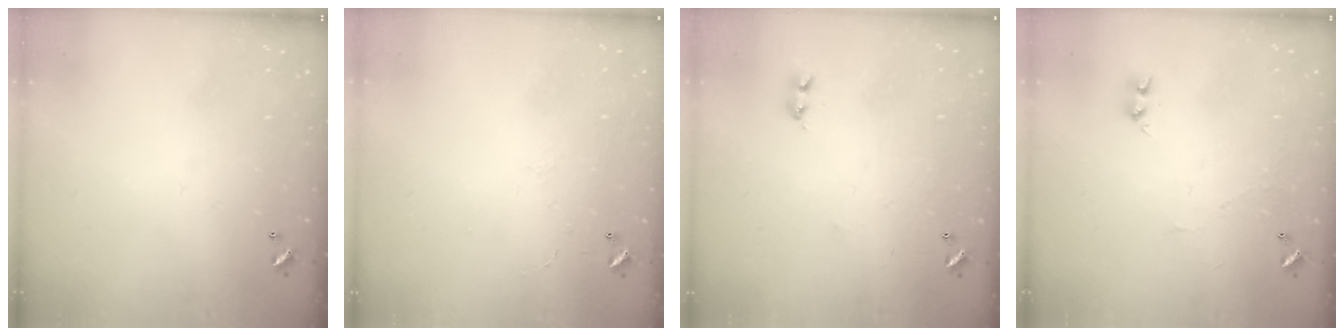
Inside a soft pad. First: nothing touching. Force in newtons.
{"total": 0.9, "press": 0.7, "slide": 0.5}
{"total": 2.2, "press": 2.1, "slide": 0.6}
{"total": 4.2, "press": 4.2, "slide": 0.5}